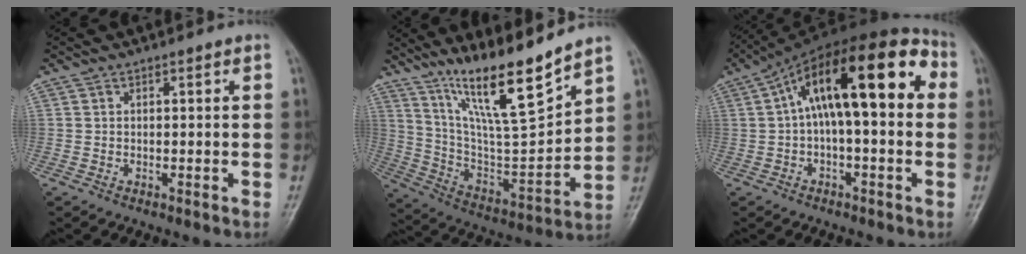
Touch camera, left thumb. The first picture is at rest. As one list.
[{"total": 17.9, "force": [13.1, 2.0, 12.1], "torque": [-0.189, -0.076, 0.244]}, {"total": 18.5, "force": [2.9, 7.3, 16.8], "torque": [-0.231, 0.054, 0.033]}]